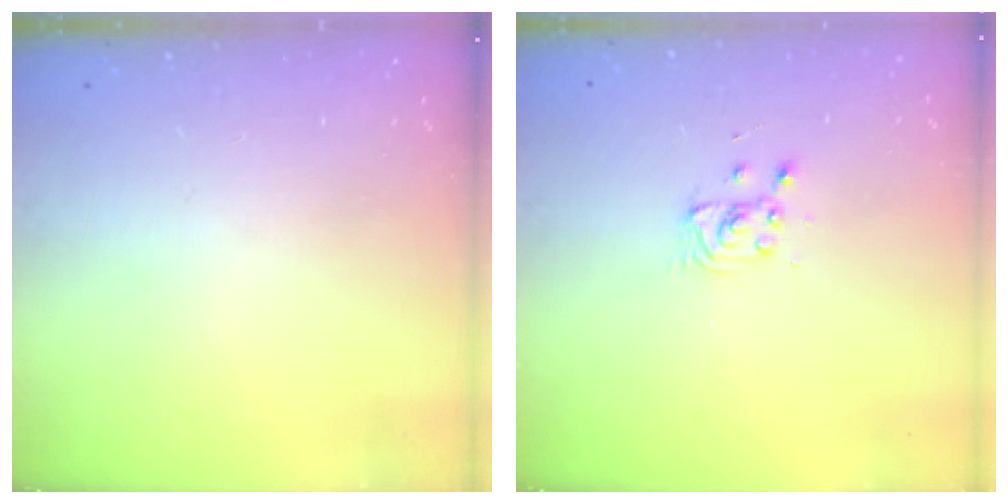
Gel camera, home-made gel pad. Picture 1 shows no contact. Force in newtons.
{"total": 3.2, "press": 3.2, "slide": 0.4}